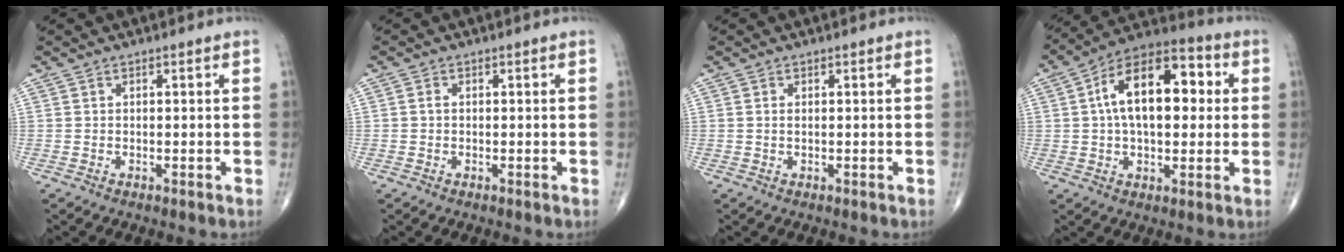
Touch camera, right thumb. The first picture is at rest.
{"total": 0.8, "force": [-0.1, 0.6, 0.5], "torque": [-0.005, 0.002, -0.003]}
{"total": 0.5, "force": [0.1, 0.2, 0.5], "torque": [-0.014, 0.001, 0.002]}
{"total": 17.5, "force": [2.7, 9.4, 14.5], "torque": [-0.212, 0.031, 0.034]}